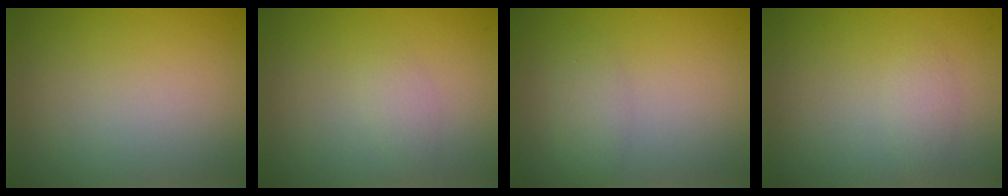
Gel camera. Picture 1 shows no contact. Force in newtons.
{"total": 1.2, "press": 1.2, "slide": 0.0}
{"total": 1.5, "press": 1.5, "slide": 0.1}
{"total": 1.1, "press": 1.1, "slide": 0.0}